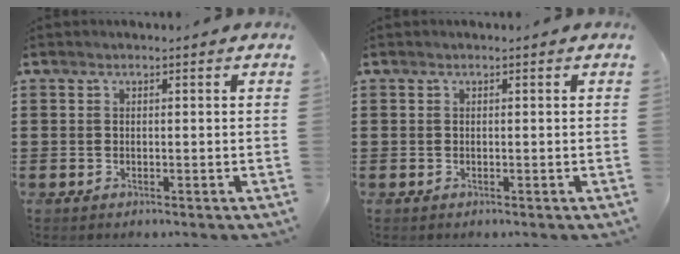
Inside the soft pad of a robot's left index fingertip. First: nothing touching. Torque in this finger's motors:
{"motor_torque": [-0.01, 0.01, -0.01, 0.00]}